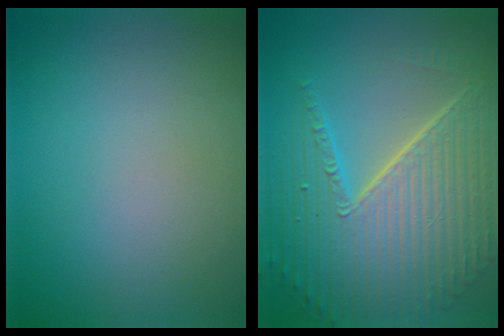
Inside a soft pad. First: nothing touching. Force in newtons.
{"total": 10.2, "press": 6.5, "slide": 7.9}